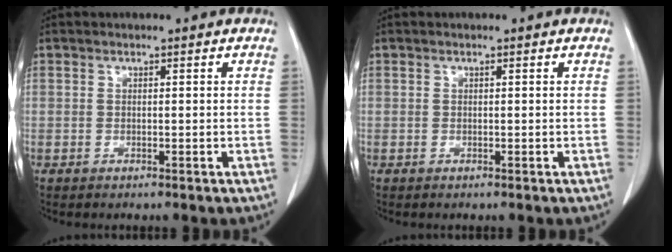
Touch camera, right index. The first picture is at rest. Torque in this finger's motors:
{"motor_torque": [0.04, -0.01, 0.00, 0.01]}